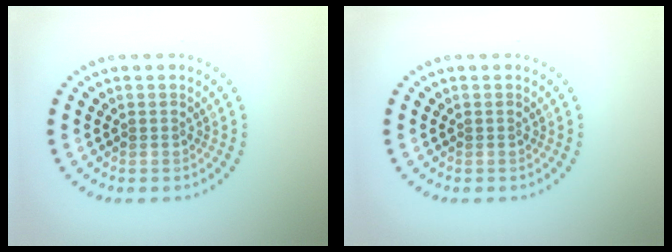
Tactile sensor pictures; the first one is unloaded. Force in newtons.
{"total": 0.0}